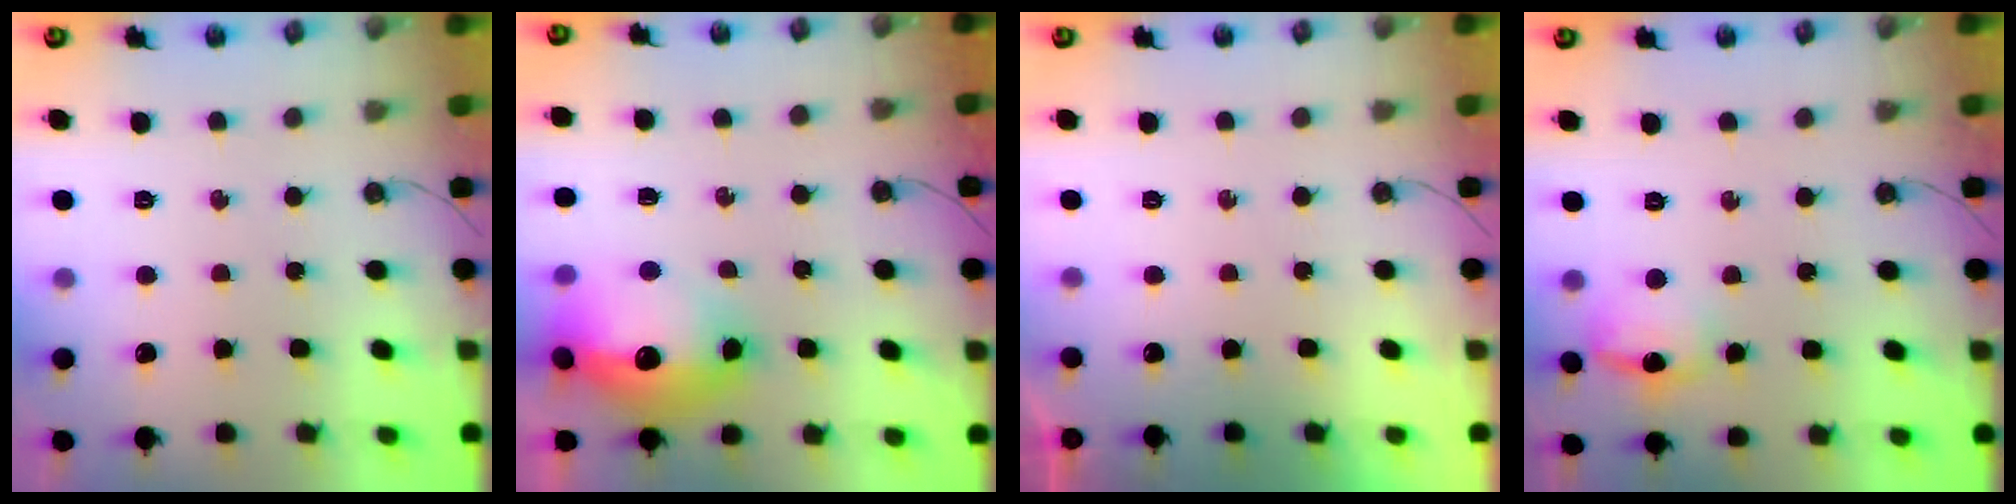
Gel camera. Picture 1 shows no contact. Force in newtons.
{"total": 16.2, "press": 16.1, "slide": 1.5}
{"total": 0.0}
{"total": 10.1, "press": 10.0, "slide": 0.8}